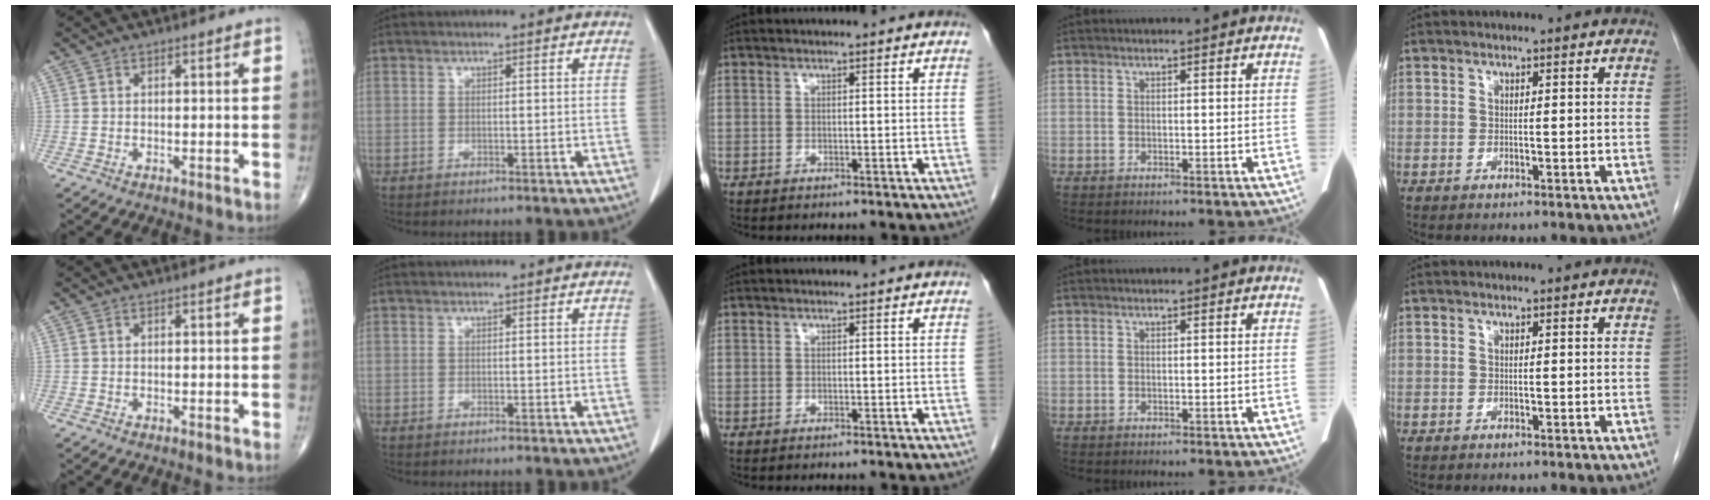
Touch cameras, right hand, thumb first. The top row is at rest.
{}